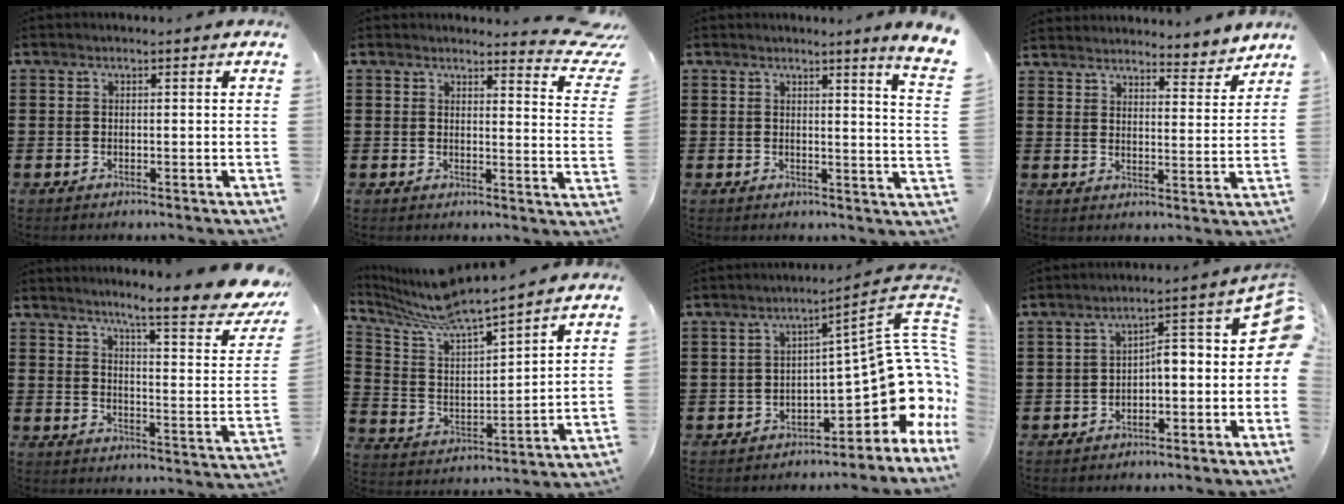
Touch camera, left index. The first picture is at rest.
{"total": 4.1, "force": [3.8, 0.4, 1.6], "torque": [-0.022, -0.024, 0.063]}
{"total": 3.3, "force": [2.6, -1.3, 1.6], "torque": [-0.030, -0.028, 0.038]}
{"total": 3.9, "force": [3.9, 0.1, -0.1], "torque": [-0.010, -0.028, 0.065]}
{"total": 8.2, "force": [6.6, 0.0, 5.0], "torque": [-0.089, -0.053, 0.099]}
{"total": 6.9, "force": [6.6, 0.1, 2.1], "torque": [-0.074, -0.052, 0.110]}
{"total": 10.8, "force": [-1.0, 3.9, 10.0], "torque": [-0.143, -0.024, -0.022]}
{"total": 3.3, "force": [-1.4, 1.4, 2.7], "torque": [-0.041, -0.022, -0.040]}